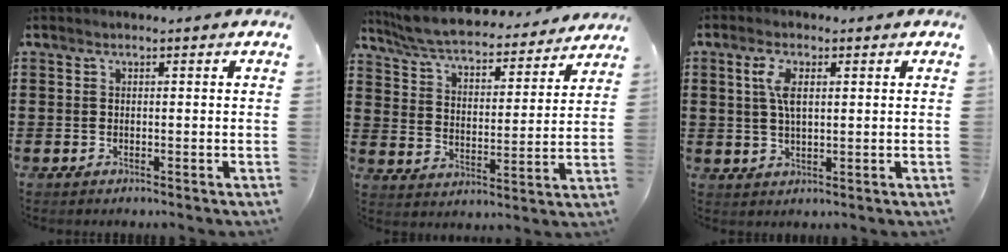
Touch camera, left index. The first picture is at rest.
{"total": 6.1, "force": [5.8, 0.5, 1.8], "torque": [-0.063, -0.041, 0.097]}
{"total": 4.5, "force": [1.3, 1.8, 3.9], "torque": [-0.084, 0.008, 0.021]}